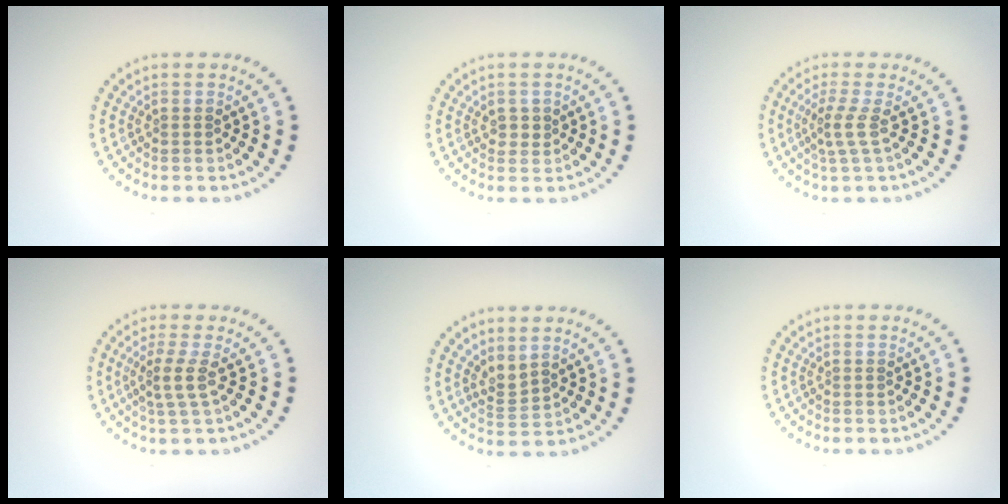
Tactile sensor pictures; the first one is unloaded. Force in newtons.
{"total": 1.1, "press": 1.1, "slide": 0.3}
{"total": 2.0, "press": 1.3, "slide": 1.5}
{"total": 2.1, "press": 1.6, "slide": 1.4}
{"total": 1.8, "press": 1.3, "slide": 1.3}
{"total": 0.0}